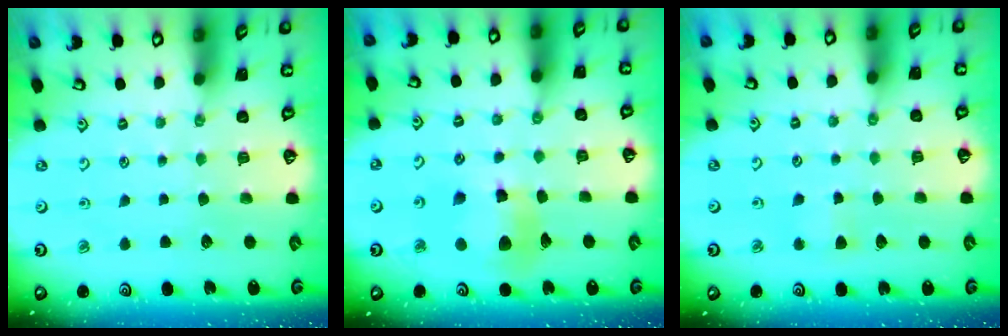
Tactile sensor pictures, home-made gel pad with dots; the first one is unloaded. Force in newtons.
{"total": 11.0, "press": 10.9, "slide": 1.5}
{"total": 3.7, "press": 3.6, "slide": 0.5}